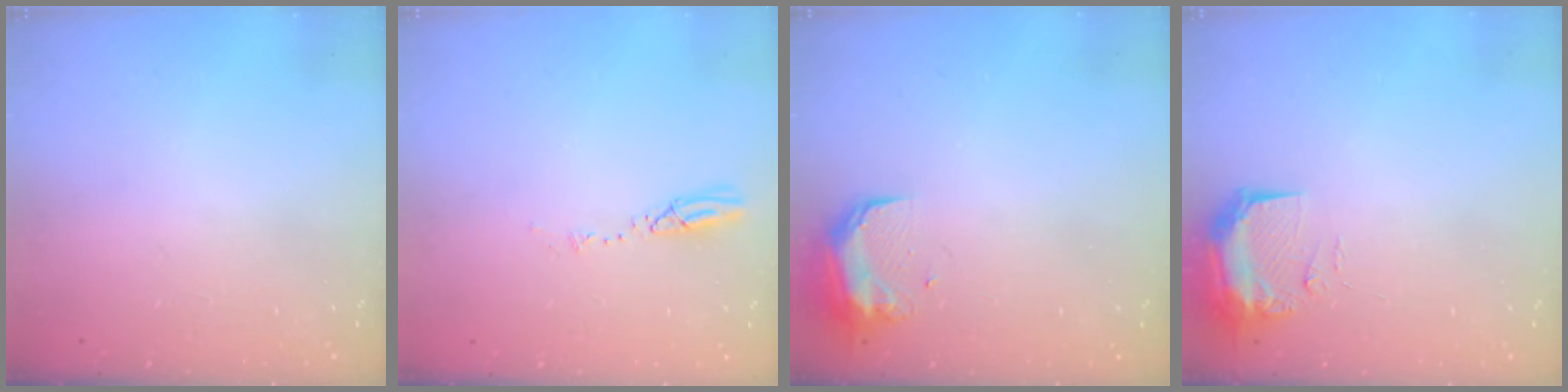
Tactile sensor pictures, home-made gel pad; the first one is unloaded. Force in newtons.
{"total": 3.9, "press": 3.8, "slide": 0.4}
{"total": 9.2, "press": 9.2, "slide": 0.6}
{"total": 11.0, "press": 9.6, "slide": 5.4}